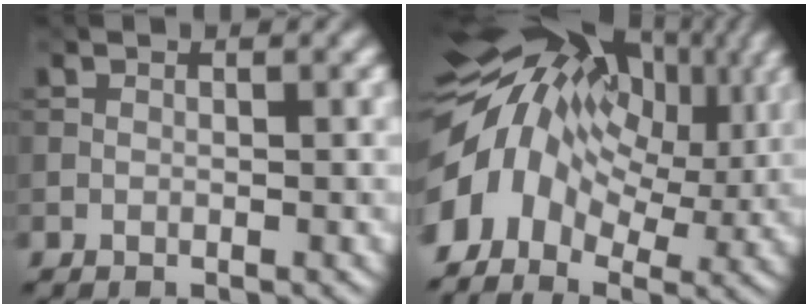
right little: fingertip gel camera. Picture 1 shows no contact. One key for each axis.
{"total": 13.6, "fx": -0.1, "fy": 9.3, "fz": 9.9, "tx": -0.190, "ty": 0.006, "tz": -0.002}